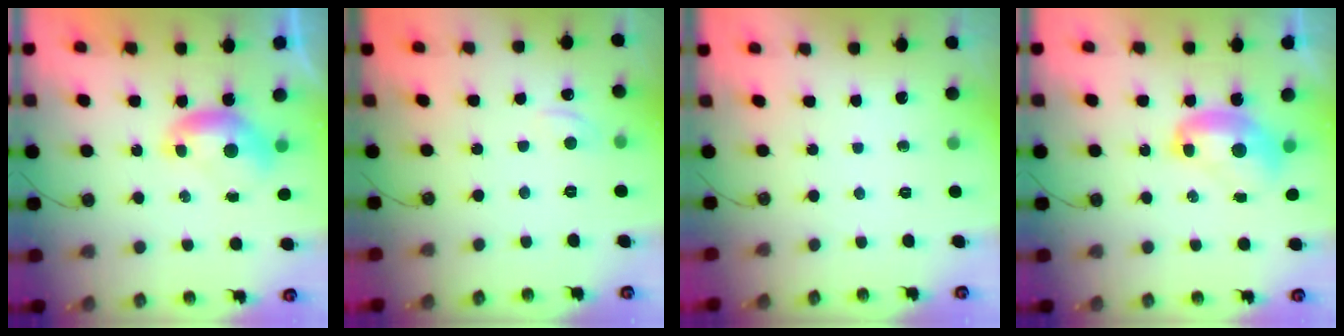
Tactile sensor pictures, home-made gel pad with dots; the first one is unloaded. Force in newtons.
{"total": 2.0, "press": 2.0, "slide": 0.2}
{"total": 0.0}
{"total": 2.4, "press": 2.4, "slide": 0.3}